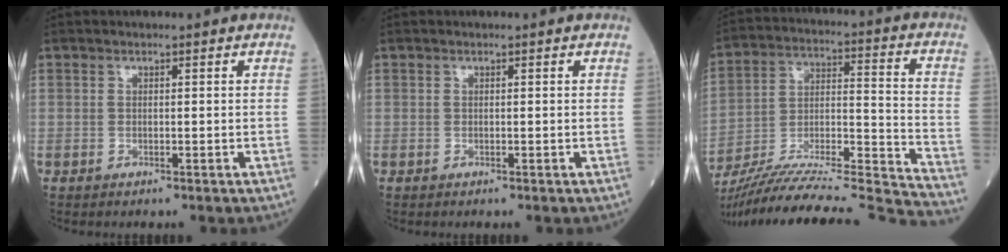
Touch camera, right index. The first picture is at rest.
{"total": 0.0}
{"total": 30.3, "force": [-28.3, -0.9, 10.6], "torque": [-0.145, -0.027, -0.425]}